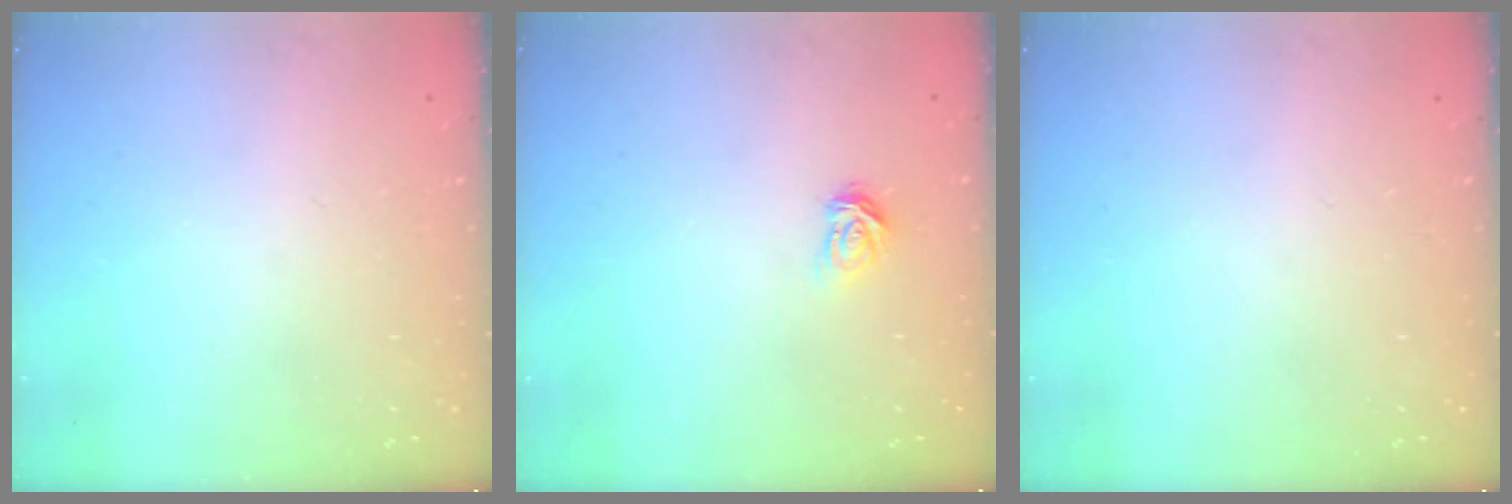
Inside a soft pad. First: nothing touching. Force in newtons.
{"total": 3.8, "press": 3.8, "slide": 0.5}
{"total": 0.0}